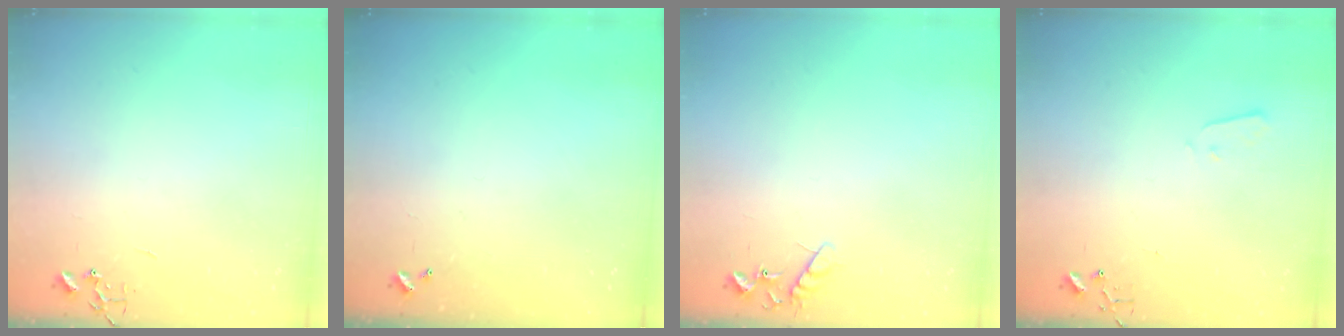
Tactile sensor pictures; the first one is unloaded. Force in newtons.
{"total": 0.0}
{"total": 8.0, "press": 8.0, "slide": 0.4}
{"total": 1.9, "press": 1.9, "slide": 0.4}